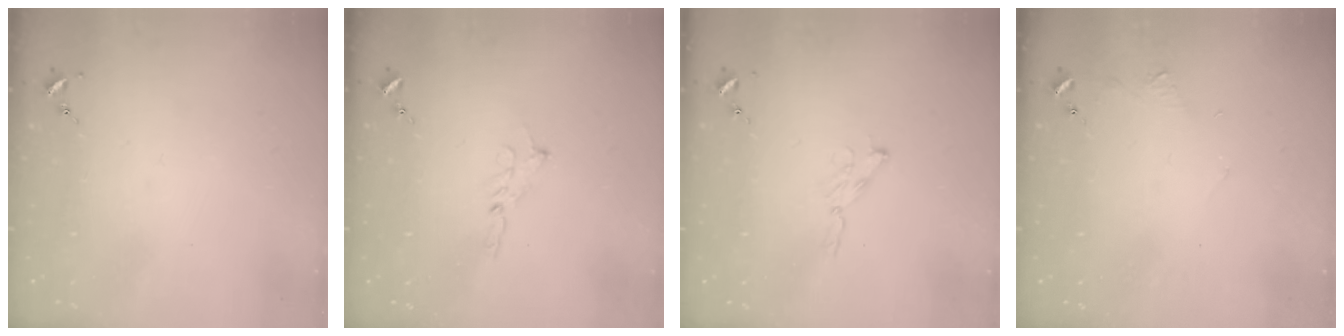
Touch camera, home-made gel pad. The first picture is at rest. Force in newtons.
{"total": 1.8, "press": 1.7, "slide": 0.2}
{"total": 2.9, "press": 2.9, "slide": 0.3}
{"total": 3.9, "press": 3.8, "slide": 0.5}